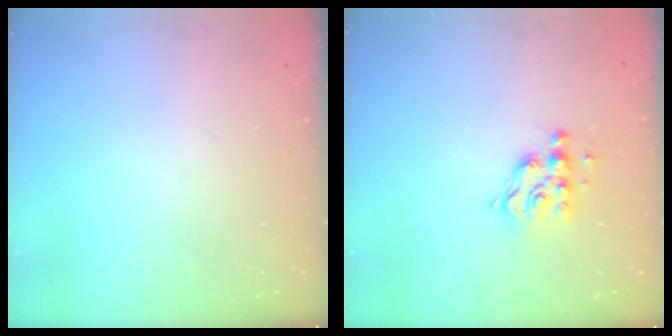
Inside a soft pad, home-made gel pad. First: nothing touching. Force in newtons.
{"total": 7.3, "press": 7.2, "slide": 0.9}